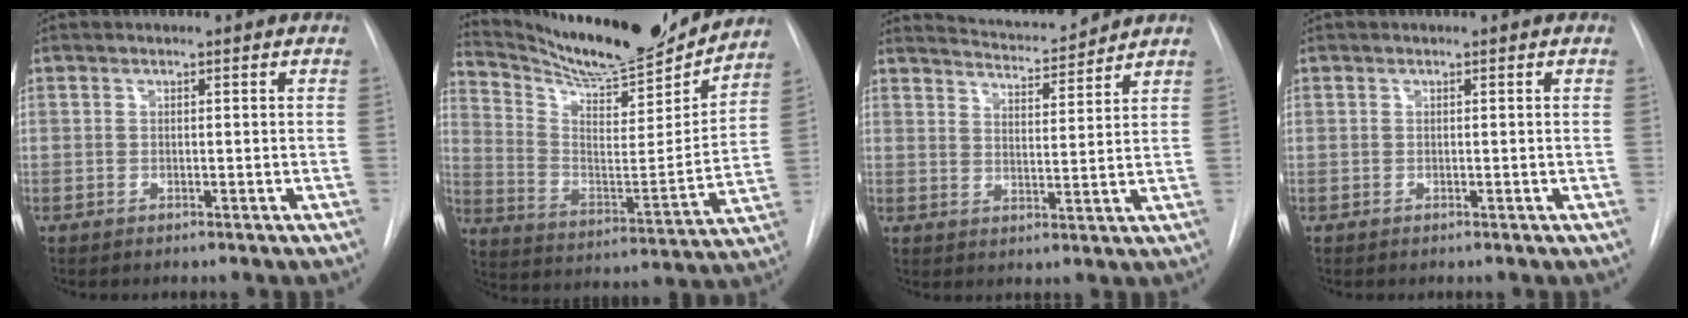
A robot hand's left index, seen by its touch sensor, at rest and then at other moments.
{"total": 20.4, "force": [19.1, 2.5, 6.7], "torque": [-0.130, -0.044, 0.296]}
{"total": 8.2, "force": [8.1, 0.2, 1.2], "torque": [-0.031, 0.000, 0.130]}
{"total": 0.0}